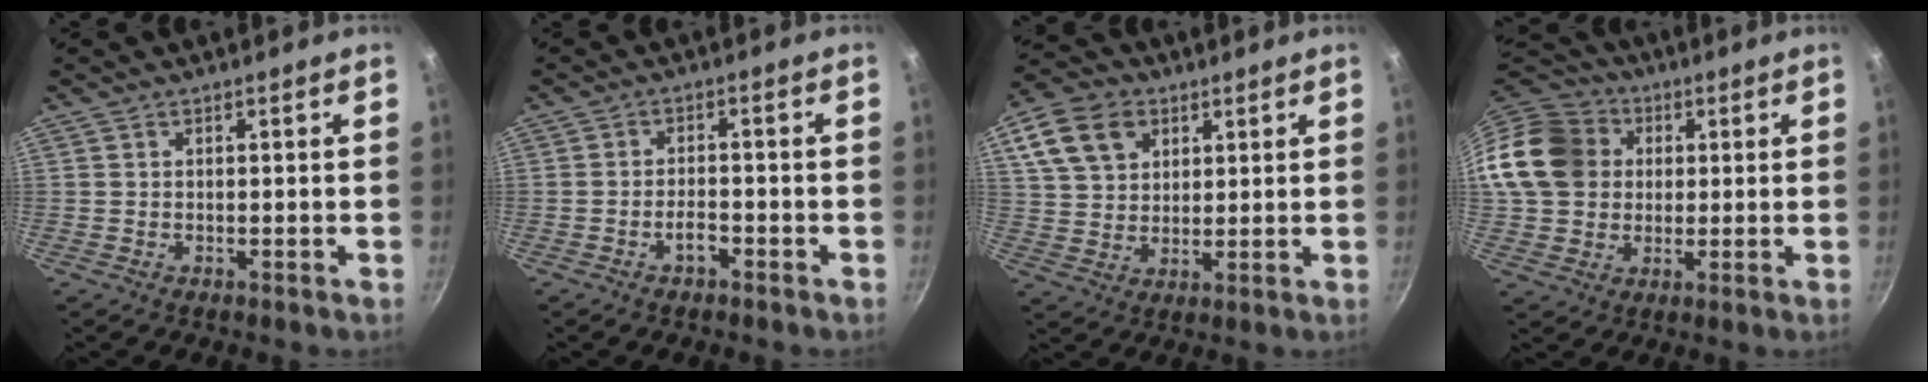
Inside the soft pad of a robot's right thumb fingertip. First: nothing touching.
{"total": 2.9, "force": [-1.8, 1.3, 1.9], "torque": [-0.025, 0.018, -0.032]}
{"total": 13.1, "force": [5.9, 9.6, 6.8], "torque": [-0.113, 0.000, 0.106]}
{"total": 17.6, "force": [2.7, 14.9, 8.8], "torque": [-0.156, 0.033, 0.044]}